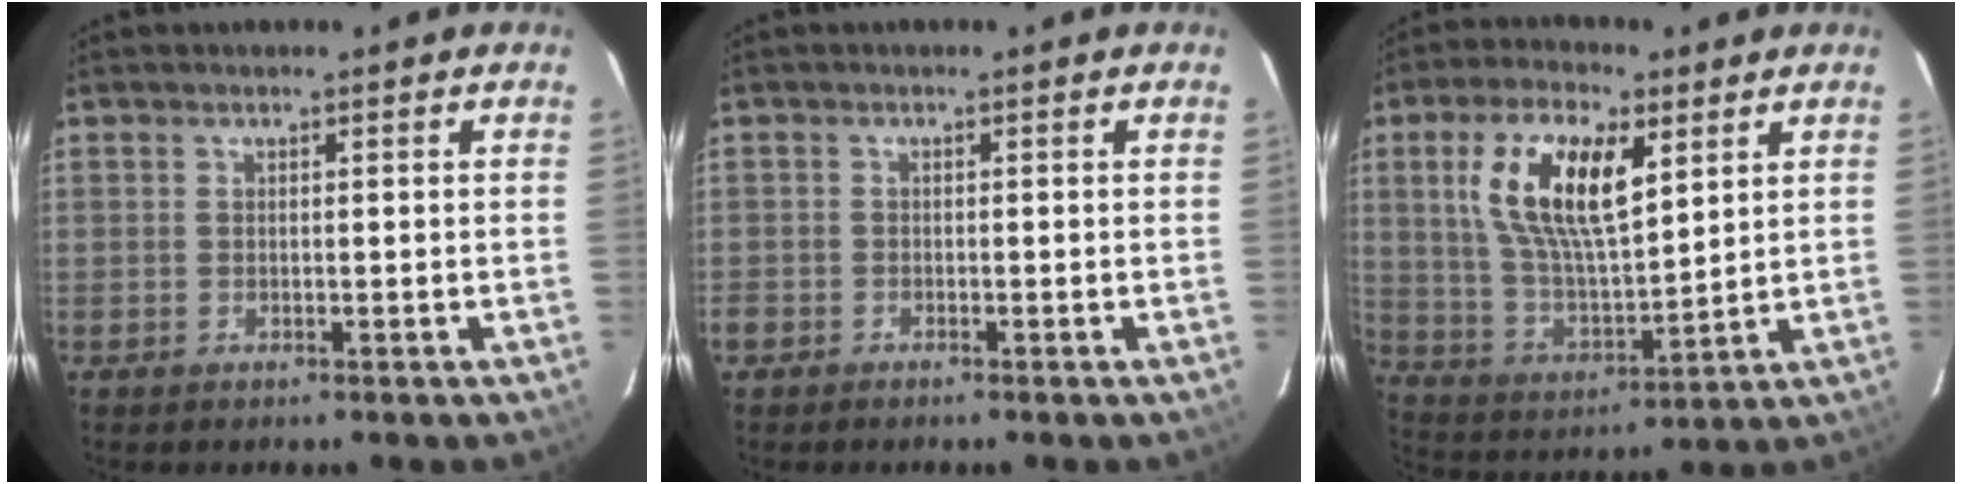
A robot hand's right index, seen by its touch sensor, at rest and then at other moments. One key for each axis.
{"total": 1.6, "fx": -1.1, "fy": 1.1, "fz": 0.2, "tx": -0.009, "ty": 0.002, "tz": -0.022}
{"total": 16.2, "fx": 6.0, "fy": 6.8, "fz": 13.4, "tx": -0.259, "ty": 0.012, "tz": 0.120}